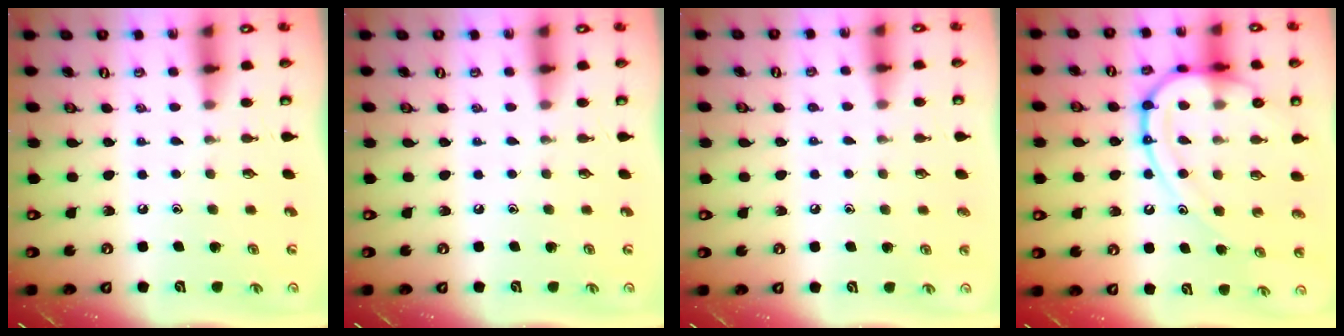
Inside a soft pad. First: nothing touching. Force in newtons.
{"total": 0.0}
{"total": 3.9, "press": 3.8, "slide": 0.9}
{"total": 15.9, "press": 15.9, "slide": 1.1}